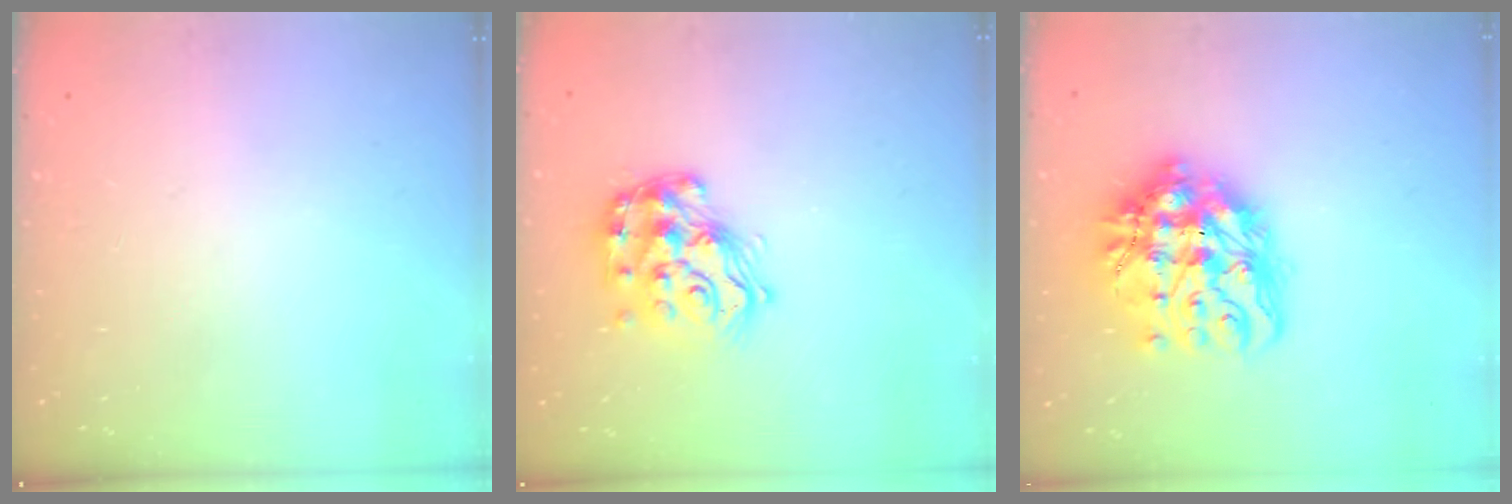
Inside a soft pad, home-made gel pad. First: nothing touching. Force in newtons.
{"total": 17.0, "press": 17.0, "slide": 1.2}
{"total": 17.9, "press": 17.8, "slide": 2.1}